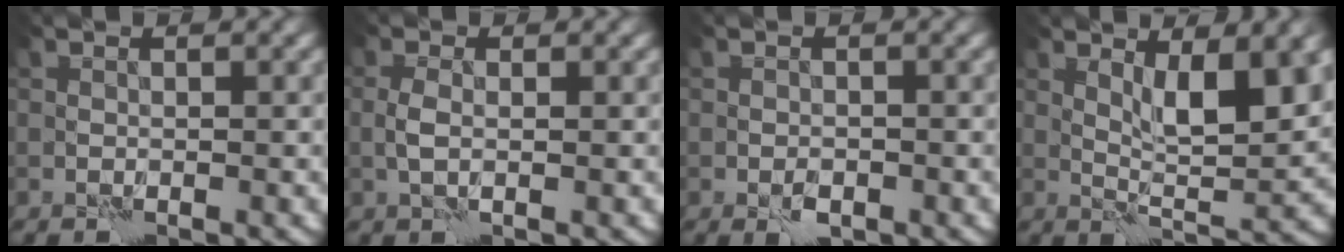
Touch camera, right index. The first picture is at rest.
{"total": 1.3, "force": [0.1, 0.5, 1.2], "torque": [-0.028, 0.000, 0.000]}
{"total": 1.3, "force": [-0.5, 0.8, 1.0], "torque": [-0.016, -0.003, -0.009]}
{"total": 6.0, "force": [2.3, 1.5, 5.4], "torque": [-0.089, -0.007, 0.041]}